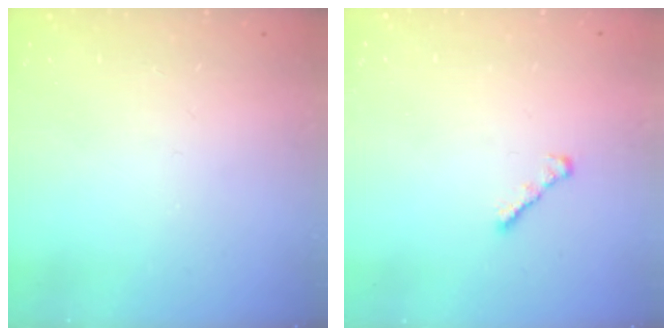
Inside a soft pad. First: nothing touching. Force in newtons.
{"total": 2.4, "press": 2.3, "slide": 0.6}